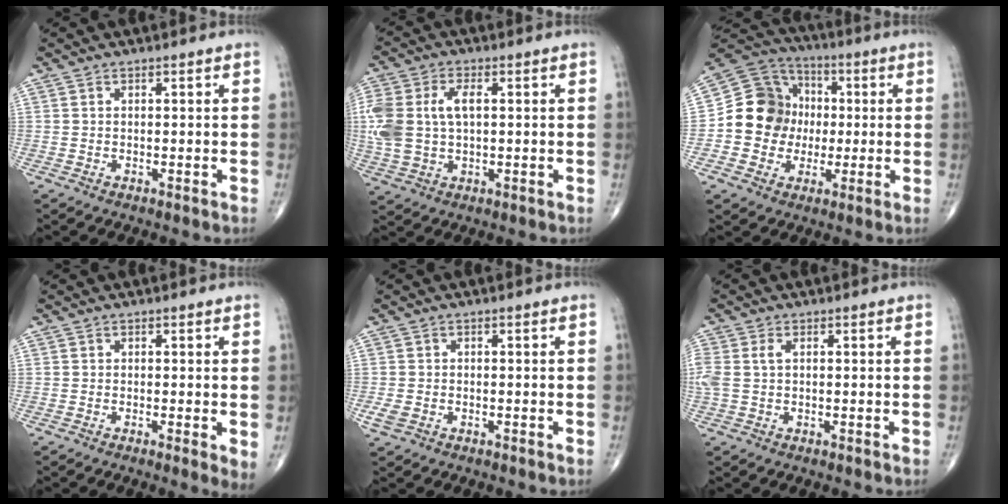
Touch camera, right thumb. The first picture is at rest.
{"total": 12.4, "force": [1.5, 7.4, 9.9], "torque": [-0.241, 0.014, 0.034]}
{"total": 13.6, "force": [-0.6, 12.4, 5.5], "torque": [-0.058, 0.026, -0.017]}
{"total": 2.4, "force": [-0.2, 0.5, 2.4], "torque": [-0.039, -0.010, -0.009]}
{"total": 2.1, "force": [-0.8, 1.5, 1.3], "torque": [-0.033, 0.001, -0.013]}
{"total": 4.1, "force": [0.6, 2.4, 3.2], "torque": [-0.106, 0.018, 0.016]}